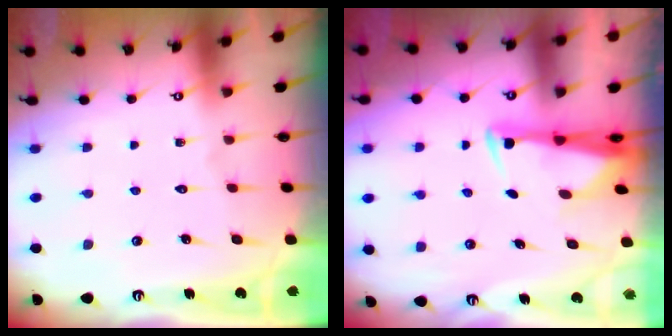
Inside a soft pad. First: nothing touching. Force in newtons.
{"total": 3.0, "press": 2.8, "slide": 0.9}